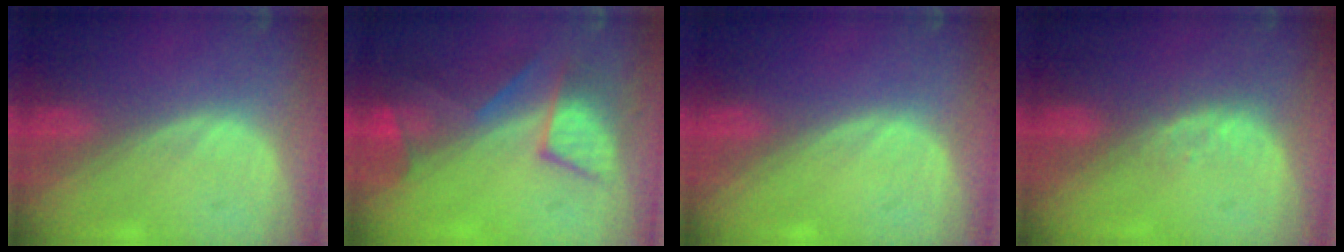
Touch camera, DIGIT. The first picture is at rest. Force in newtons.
{"total": 7.7, "press": 7.6, "slide": 1.2}
{"total": 0.0}
{"total": 2.9, "press": 2.3, "slide": 1.8}